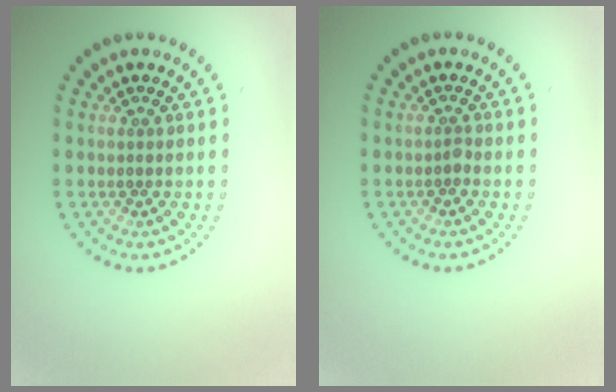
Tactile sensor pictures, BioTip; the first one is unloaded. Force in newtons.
{"total": 0.6, "press": 0.4, "slide": 0.3}